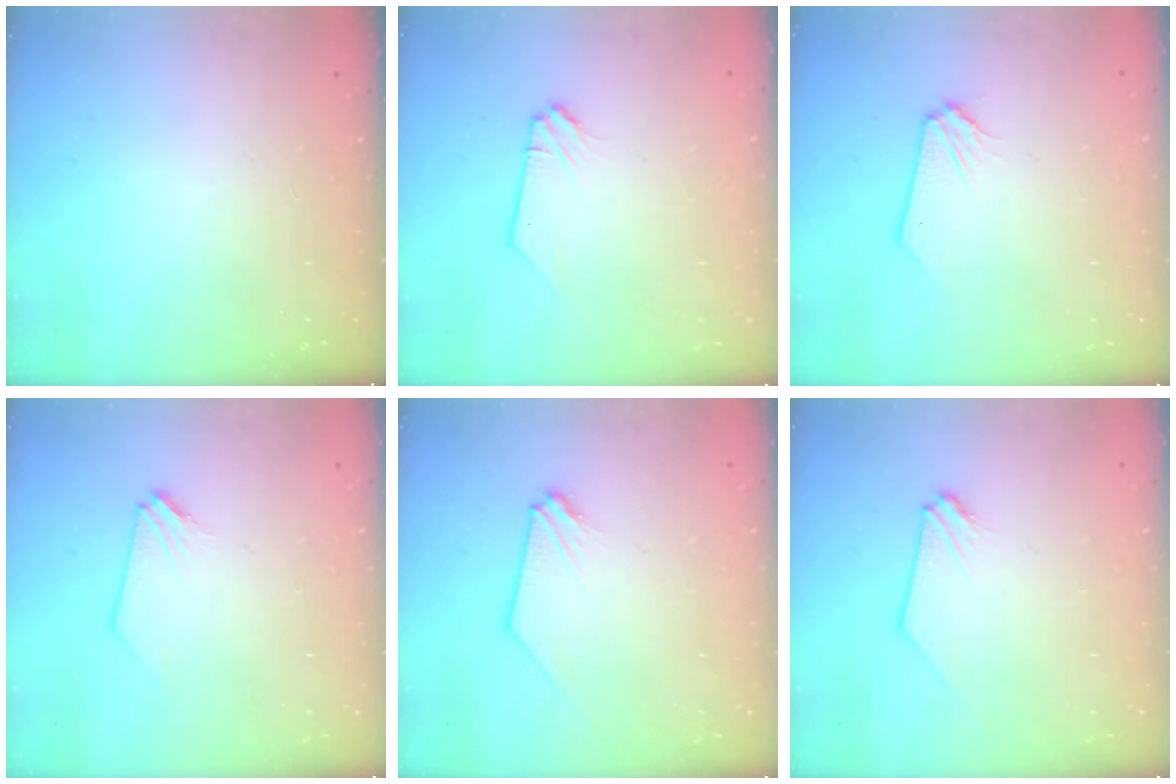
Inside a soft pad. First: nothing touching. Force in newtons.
{"total": 0.0}
{"total": 0.0}
{"total": 0.0}
{"total": 0.7, "press": 0.7, "slide": 0.1}
{"total": 0.0}